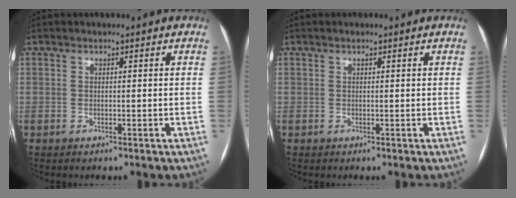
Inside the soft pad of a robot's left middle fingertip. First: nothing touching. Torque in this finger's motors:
{"motor_torque": [-0.06, 0.07, -0.09, -0.01]}